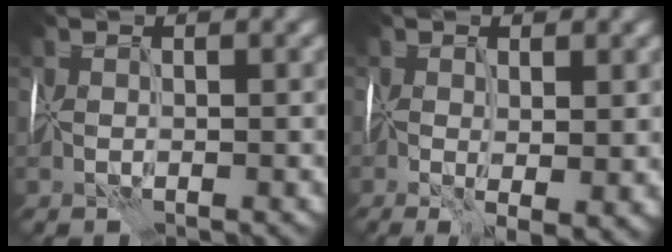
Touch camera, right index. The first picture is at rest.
{"total": 4.2, "force": [-0.5, 1.5, 3.9], "torque": [-0.071, -0.016, -0.007]}